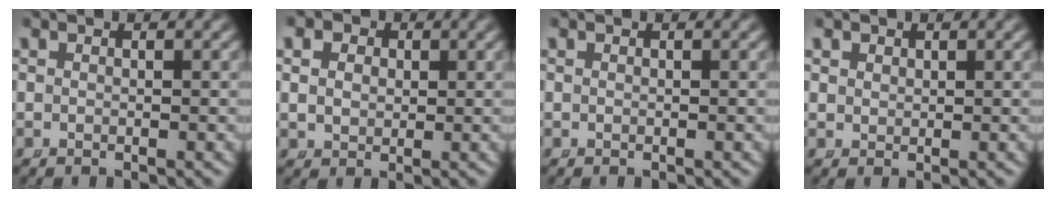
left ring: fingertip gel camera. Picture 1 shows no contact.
{"total": 3.9, "force": [0.9, 3.4, 1.7], "torque": [-0.038, -0.006, 0.019]}
{"total": 0.0}
{"total": 1.4, "force": [0.9, 1.1, 0.4], "torque": [-0.015, -0.010, 0.026]}